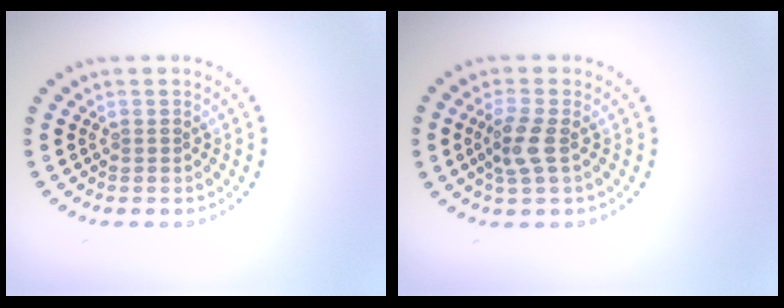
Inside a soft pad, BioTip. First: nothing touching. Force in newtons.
{"total": 2.7, "press": 2.4, "slide": 1.1}